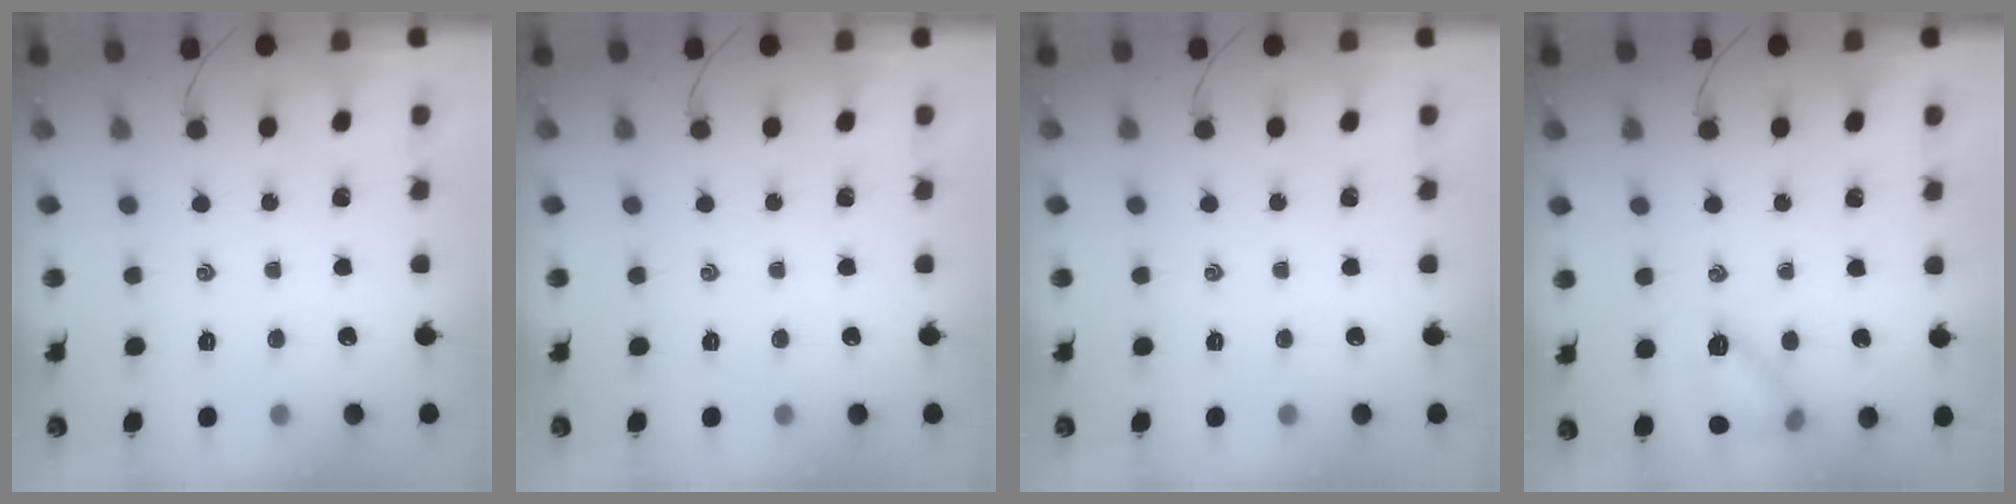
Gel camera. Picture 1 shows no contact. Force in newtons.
{"total": 0.0}
{"total": 0.0}
{"total": 11.7, "press": 11.7, "slide": 0.8}